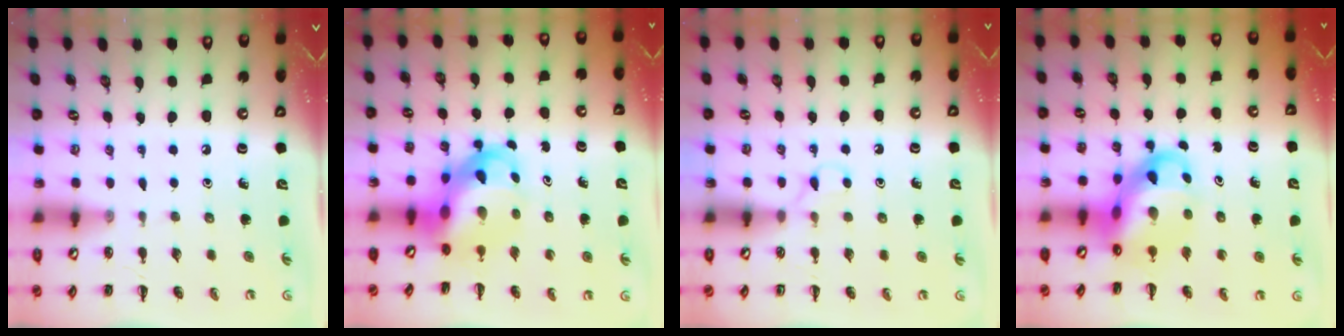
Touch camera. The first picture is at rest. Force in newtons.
{"total": 7.3, "press": 7.0, "slide": 2.1}
{"total": 2.6, "press": 2.4, "slide": 0.9}
{"total": 9.1, "press": 8.6, "slide": 2.8}